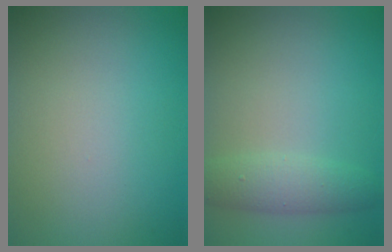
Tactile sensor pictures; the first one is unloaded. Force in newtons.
{"total": 2.8, "press": 2.8, "slide": 0.0}